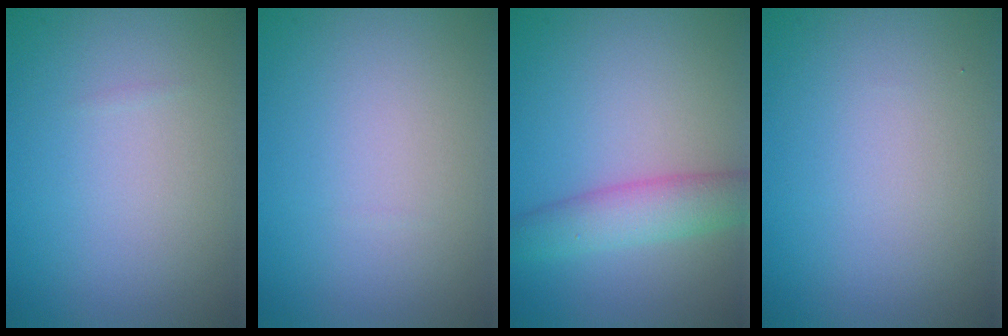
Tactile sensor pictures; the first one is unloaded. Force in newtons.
{"total": 0.0}
{"total": 4.1, "press": 4.1, "slide": 0.1}
{"total": 0.0}